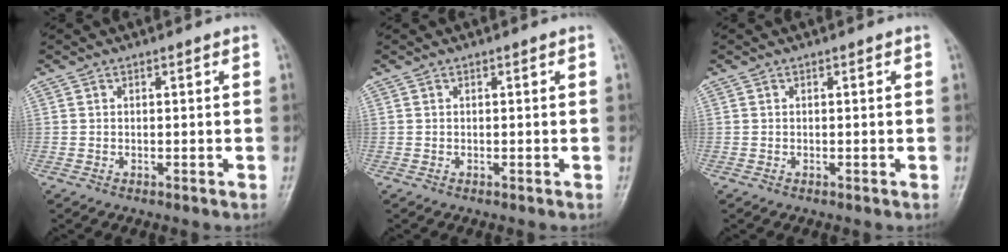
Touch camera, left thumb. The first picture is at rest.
{"total": 0.0}
{"total": 0.5, "force": [0.0, 0.2, 0.5], "torque": [-0.003, 0.005, 0.002]}